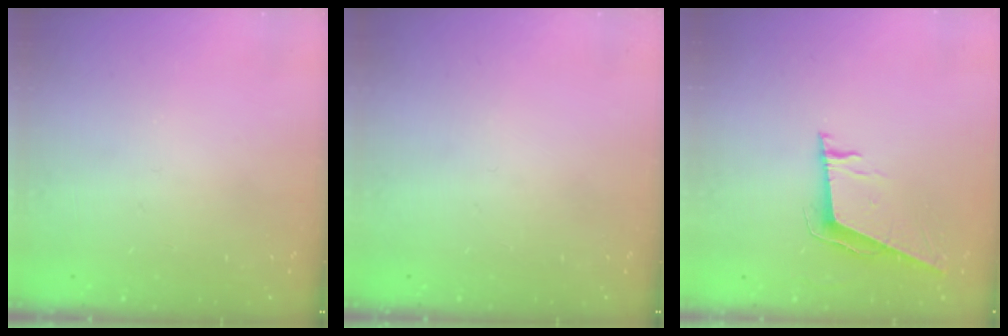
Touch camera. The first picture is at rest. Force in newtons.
{"total": 0.0}
{"total": 8.4, "press": 7.9, "slide": 2.9}